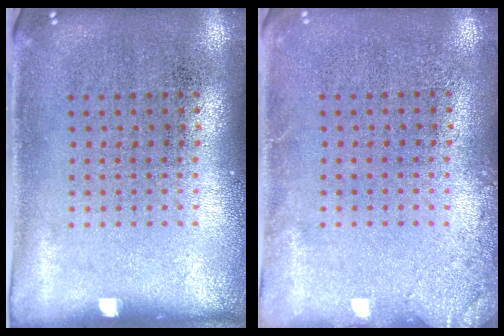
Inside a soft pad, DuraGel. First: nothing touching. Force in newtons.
{"total": 1.3, "press": 1.3, "slide": 0.2}